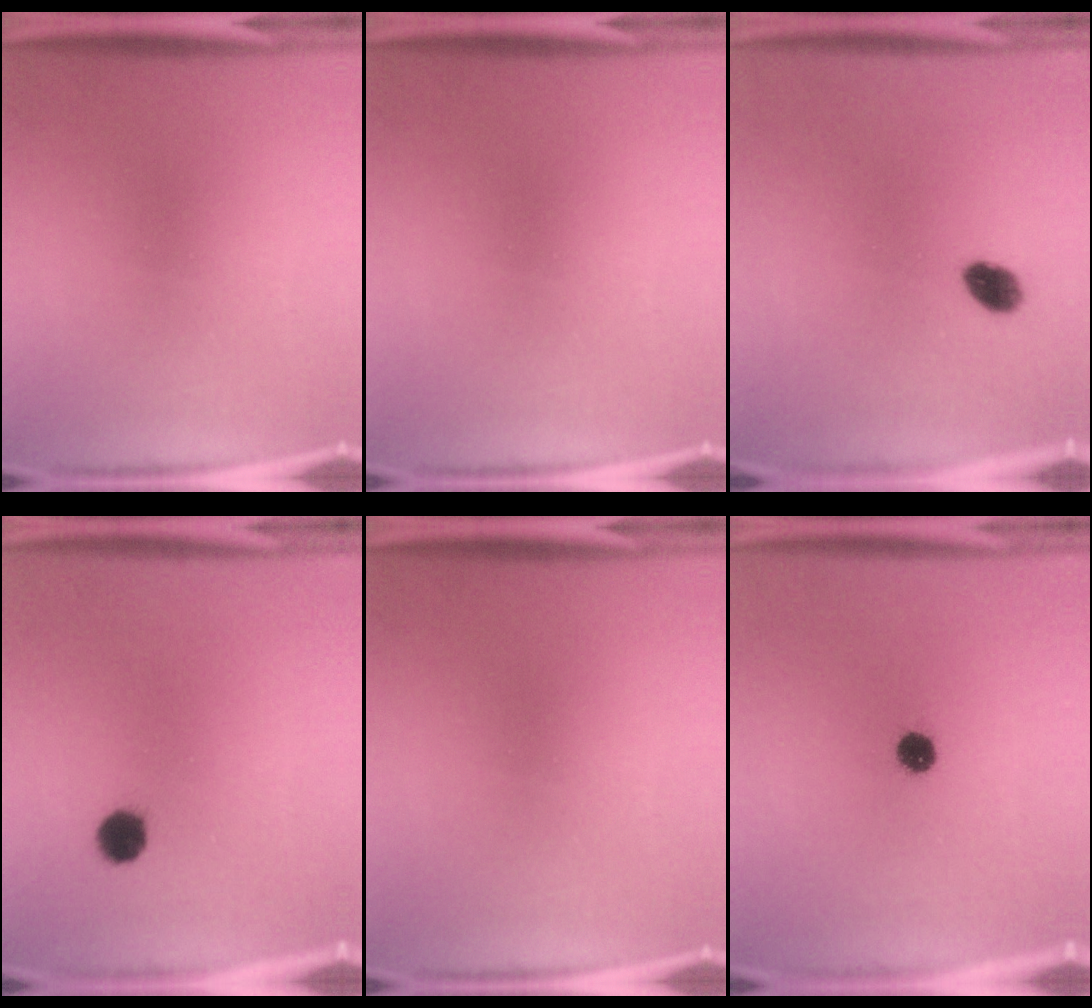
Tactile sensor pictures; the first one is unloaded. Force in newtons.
{"total": 0.0}
{"total": 4.2}
{"total": 4.0}
{"total": 0.0}
{"total": 5.0}